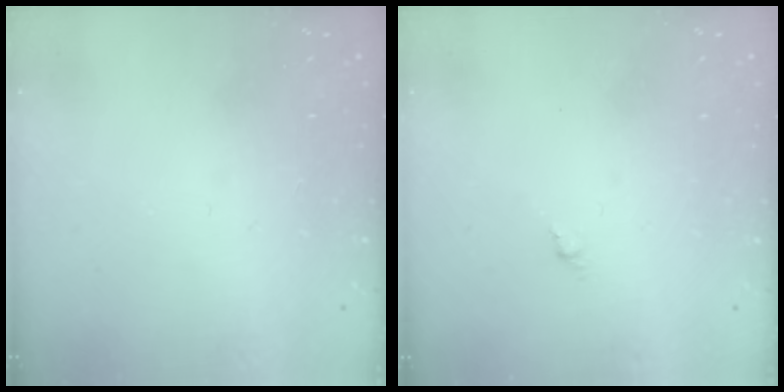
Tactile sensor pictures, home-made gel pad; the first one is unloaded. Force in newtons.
{"total": 0.0}